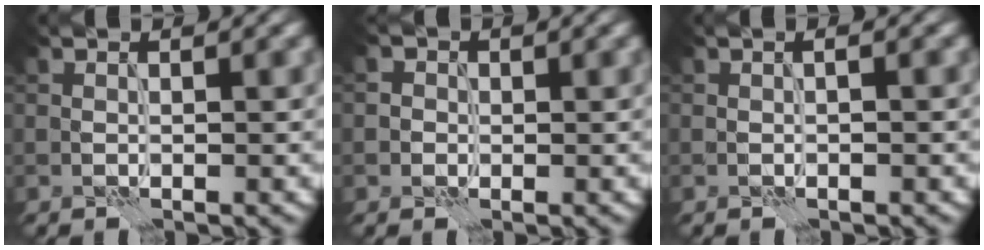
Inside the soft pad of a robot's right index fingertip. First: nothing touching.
{"total": 1.1, "force": [-0.2, 1.1, -0.1], "torque": [0.004, 0.001, -0.005]}
{"total": 0.8, "force": [0.0, 0.2, 0.8], "torque": [-0.005, -0.003, 0.000]}